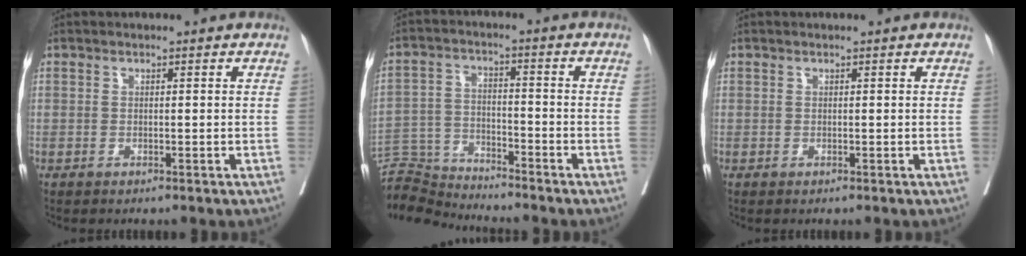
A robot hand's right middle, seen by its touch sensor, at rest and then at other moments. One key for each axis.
{"total": 7.2, "fx": -7.1, "fy": -0.2, "fz": -1.1, "tx": 0.021, "ty": 0.006, "tz": -0.134}
{"total": 0.0}